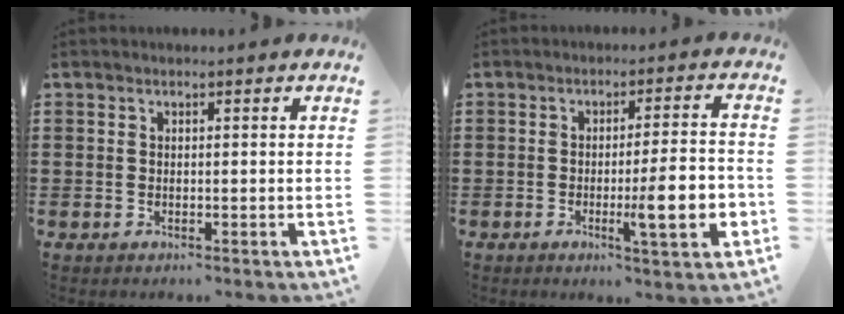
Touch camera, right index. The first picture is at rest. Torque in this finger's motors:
{"motor_torque": [2.14, 0.00, 0.69, 0.17]}